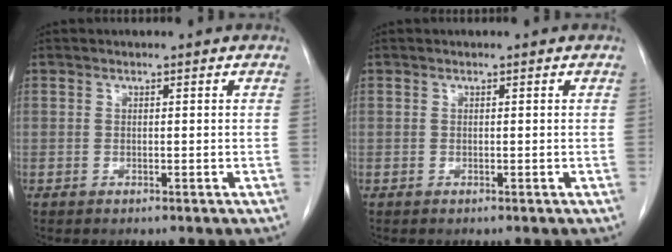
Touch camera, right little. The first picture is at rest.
{"total": 0.0}